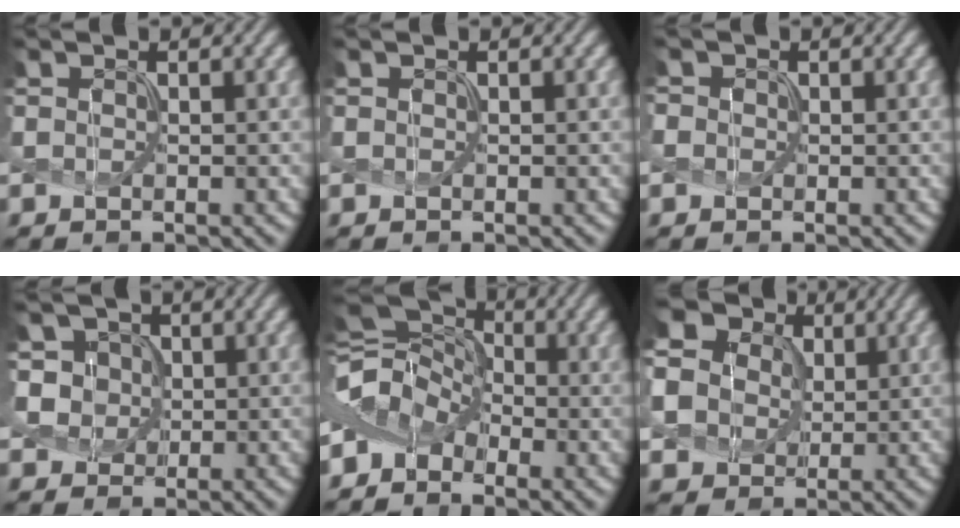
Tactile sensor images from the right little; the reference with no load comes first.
{"total": 0.0}
{"total": 1.2, "force": [0.0, 1.2, 0.2], "torque": [-0.009, 0.003, -0.004]}
{"total": 4.9, "force": [1.8, 4.2, 1.9], "torque": [-0.034, 0.017, 0.020]}
{"total": 7.8, "force": [-1.2, 5.9, 4.9], "torque": [-0.089, 0.028, -0.046]}
{"total": 11.6, "force": [3.3, 10.1, 4.6], "torque": [-0.139, 0.018, 0.067]}